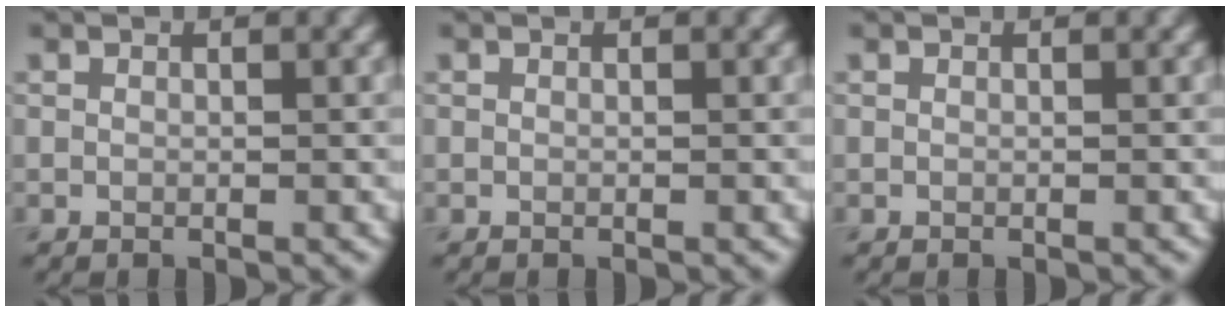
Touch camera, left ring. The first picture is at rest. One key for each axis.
{"total": 0.0}
{"total": 0.0}